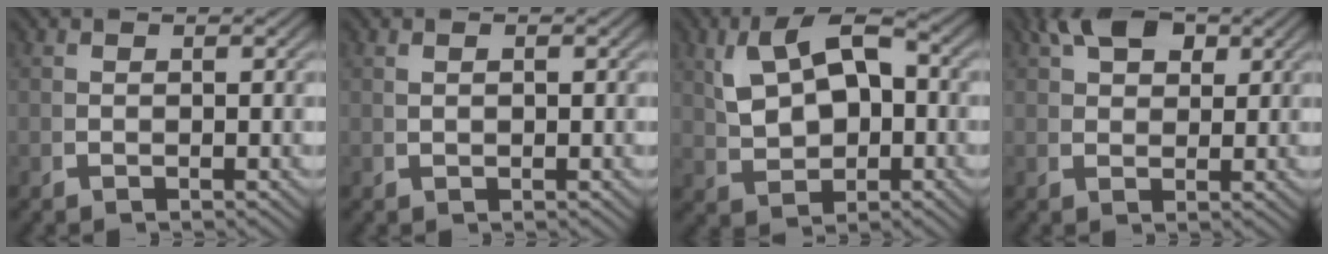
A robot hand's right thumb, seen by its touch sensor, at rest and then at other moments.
{"total": 0.6, "force": [0.4, -0.1, 0.4], "torque": [-0.006, 0.001, 0.013]}
{"total": 7.9, "force": [1.3, 4.8, 6.1], "torque": [-0.112, -0.012, 0.042]}
{"total": 4.5, "force": [3.0, 2.1, 2.7], "torque": [-0.036, 0.002, 0.057]}